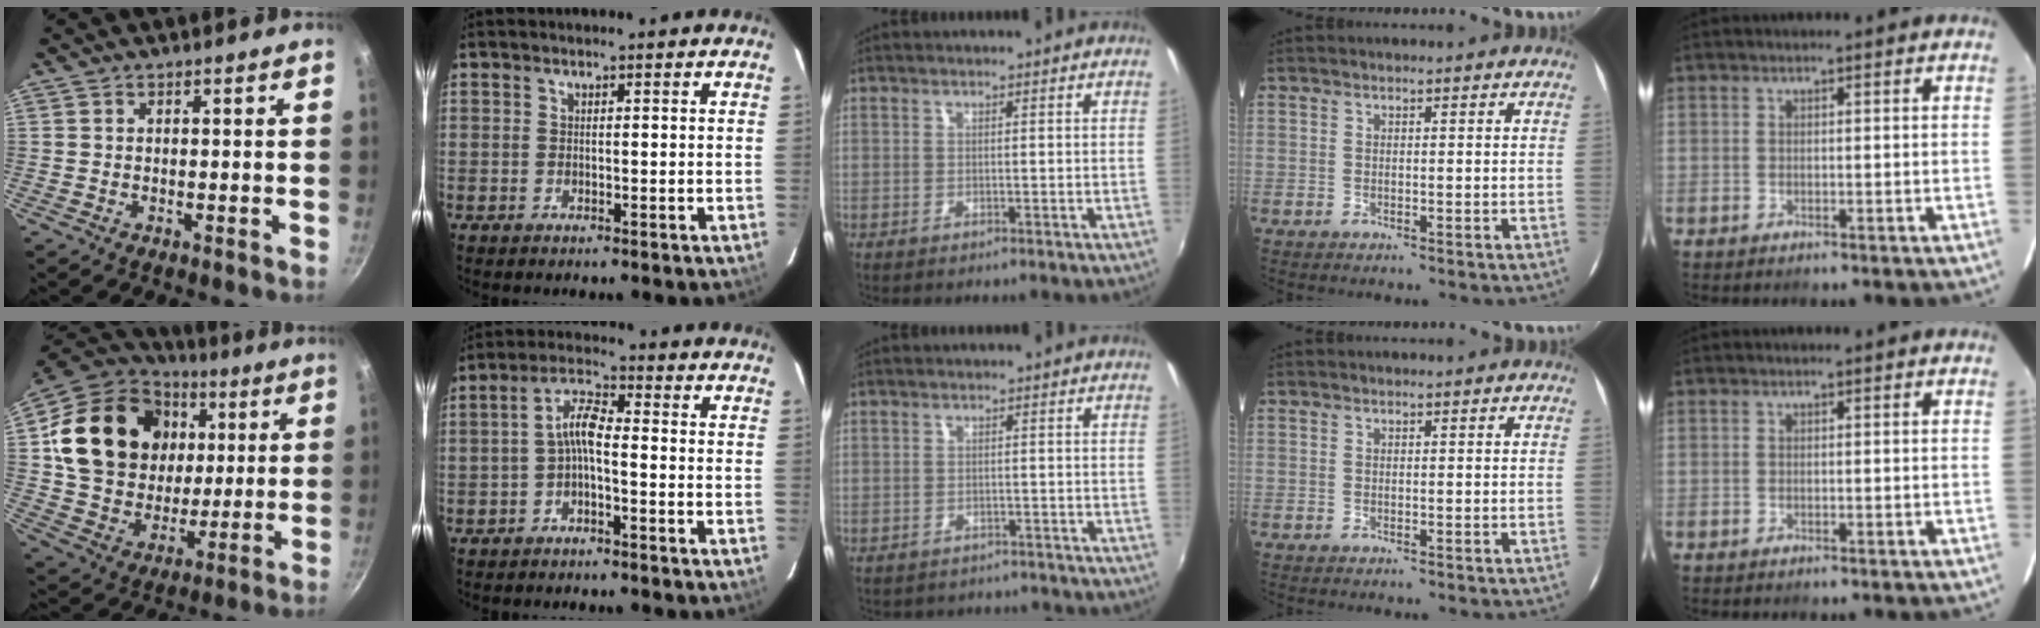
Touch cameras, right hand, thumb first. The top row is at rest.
{"thumb": {"total": 25.3, "force": [6.1, 19.9, 14.4], "torque": [-0.238, 0.003, 0.114]}, "index": {"total": 4.5, "force": [-1.8, 1.1, 4.0], "torque": [-0.089, 0.016, -0.034]}, "middle": {"total": 4.3, "force": [-3.5, 2.5, 0.4], "torque": [-0.008, 0.008, -0.047]}}